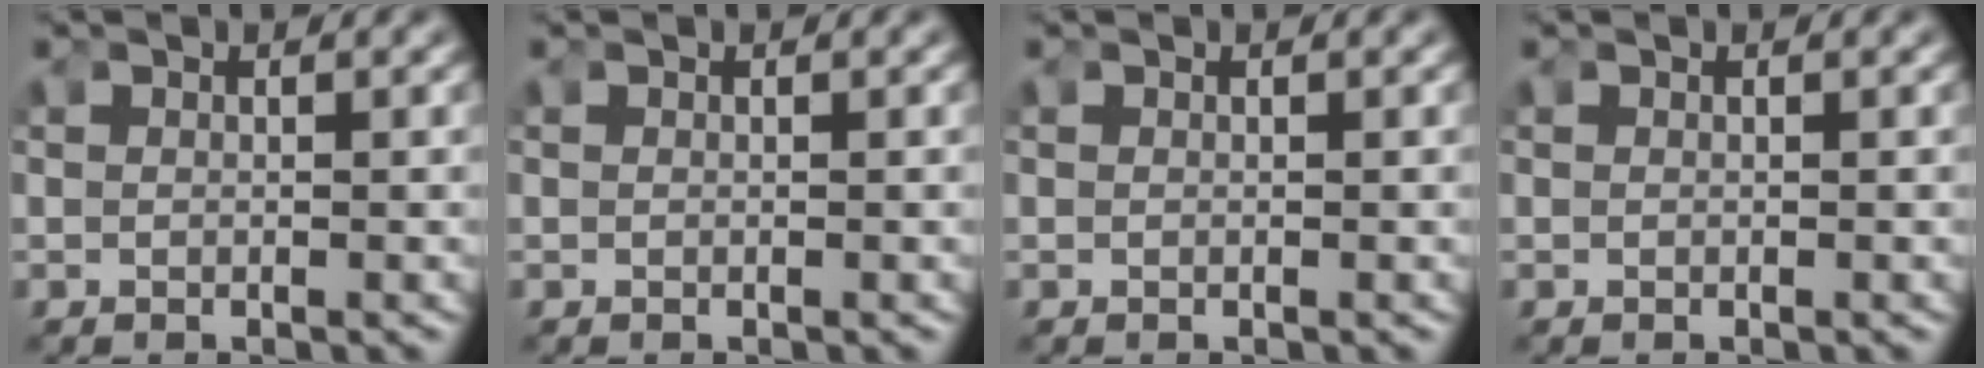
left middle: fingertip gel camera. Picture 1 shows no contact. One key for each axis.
{"total": 0.0}
{"total": 0.0}
{"total": 0.0}